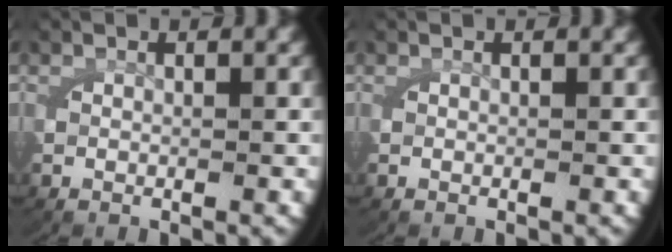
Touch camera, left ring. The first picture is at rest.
{"total": 0.0}